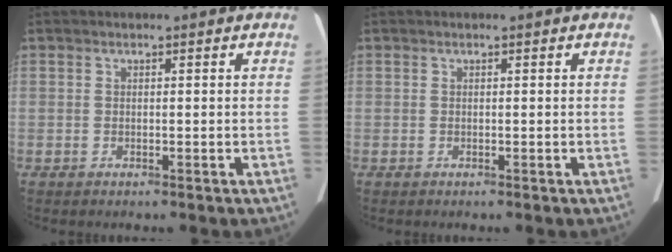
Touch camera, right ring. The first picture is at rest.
{"total": 0.0}